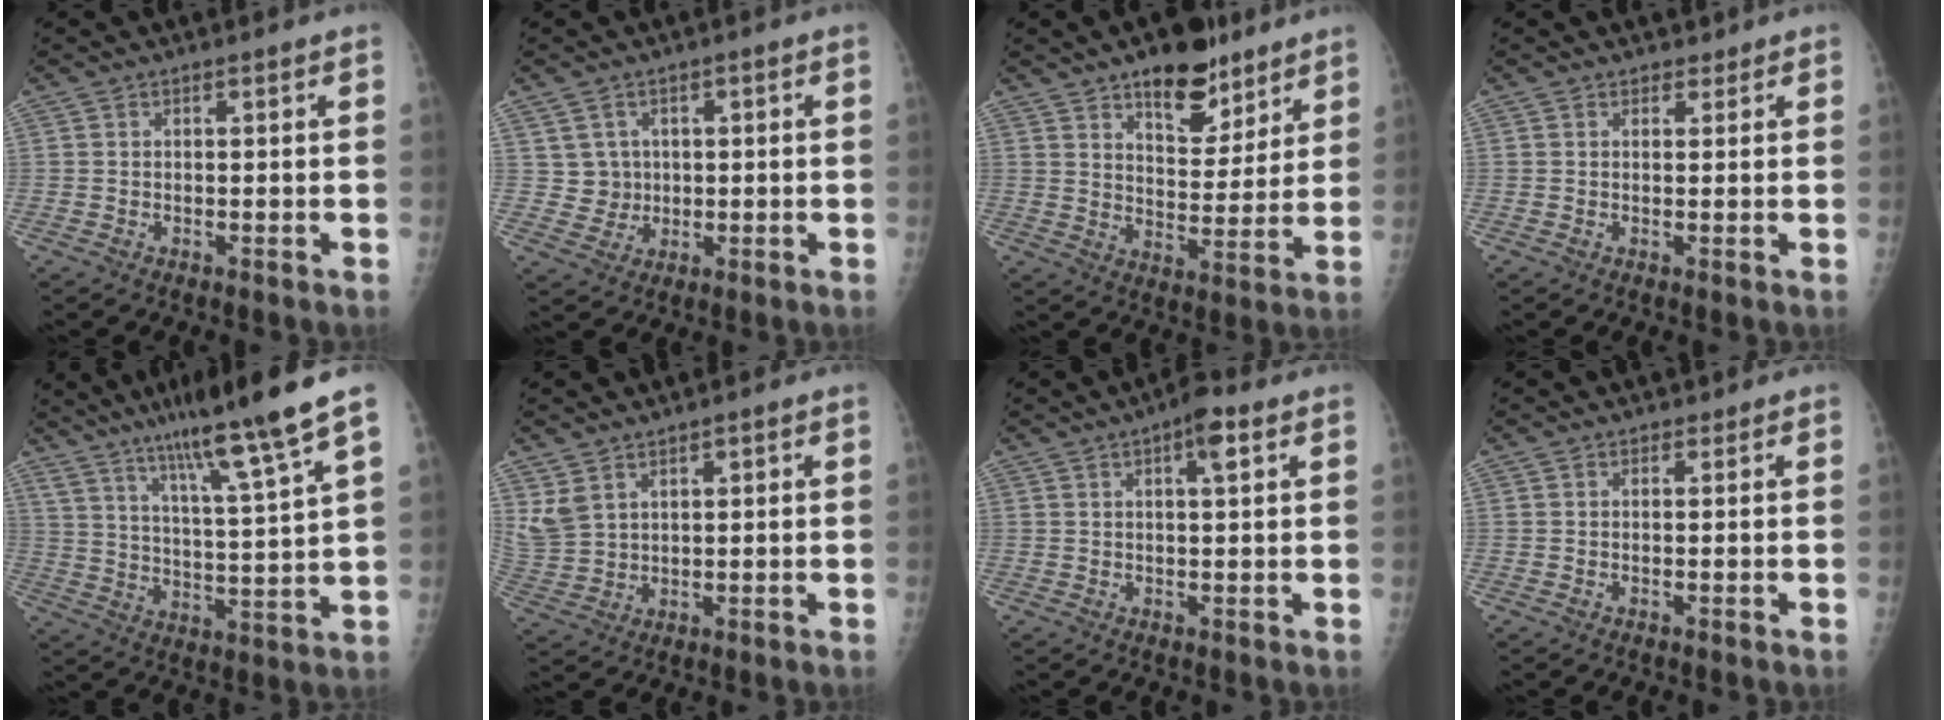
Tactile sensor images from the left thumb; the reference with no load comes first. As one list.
[{"total": 4.5, "force": [0.9, 4.3, 0.4], "torque": [0.021, 0.000, 0.019]}, {"total": 13.4, "force": [8.9, 6.6, 7.6], "torque": [-0.063, -0.051, 0.133]}, {"total": 1.1, "force": [0.8, 0.8, 0.0], "torque": [0.012, -0.004, 0.006]}, {"total": 15.2, "force": [10.5, -0.1, 11.0], "torque": [-0.173, -0.048, 0.173]}, {"total": 5.5, "force": [3.1, 3.8, 2.3], "torque": [-0.038, -0.015, 0.075]}, {"total": 5.8, "force": [2.6, 1.5, 4.9], "torque": [-0.070, 0.001, 0.034]}, {"total": 0.0}]